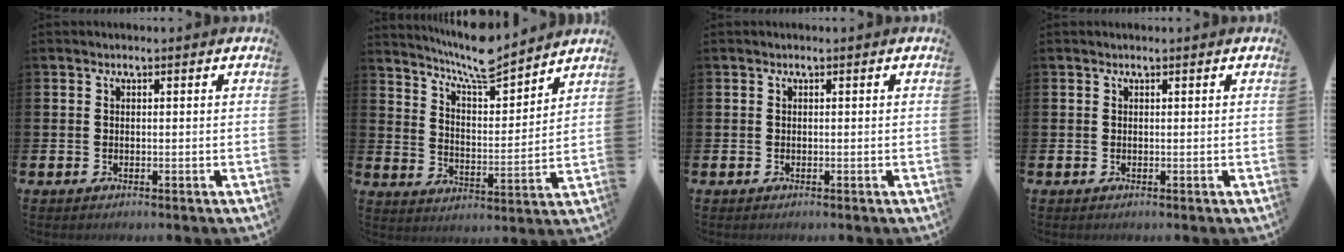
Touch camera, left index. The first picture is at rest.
{"total": 8.4, "force": [7.9, 0.8, 2.6], "torque": [-0.076, -0.052, 0.143]}
{"total": 0.0}
{"total": 0.0}